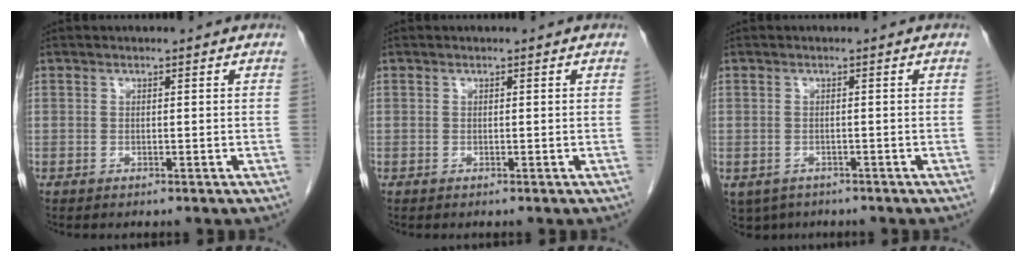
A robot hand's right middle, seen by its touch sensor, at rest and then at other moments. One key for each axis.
{"total": 0.0}
{"total": 5.4, "fx": -3.5, "fy": 3.8, "fz": 1.5, "tx": -0.025, "ty": -0.001, "tz": -0.047}